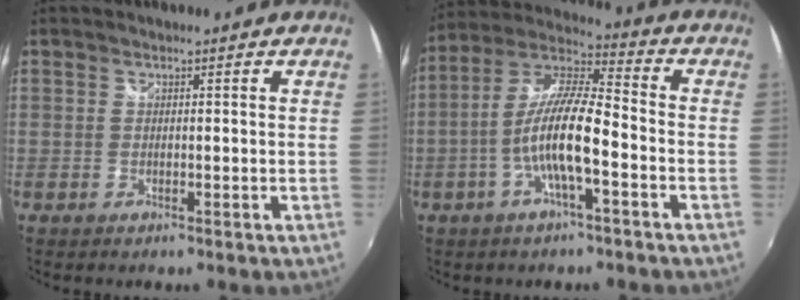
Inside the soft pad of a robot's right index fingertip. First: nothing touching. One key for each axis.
{"total": 12.3, "fx": -3.9, "fy": 2.3, "fz": 11.5, "tx": -0.227, "ty": 0.005, "tz": -0.077}